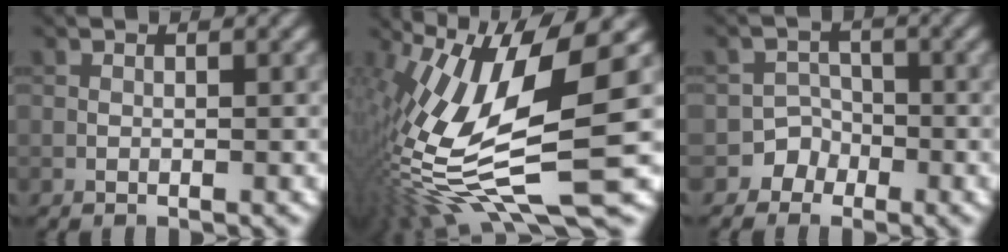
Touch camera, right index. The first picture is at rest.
{"total": 14.5, "force": [-1.7, 4.5, 13.7], "torque": [-0.287, -0.002, -0.023]}
{"total": 3.1, "force": [-1.8, 2.5, -0.2], "torque": [0.046, 0.011, -0.041]}